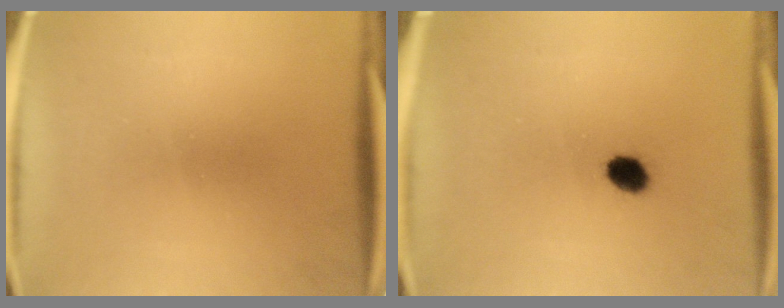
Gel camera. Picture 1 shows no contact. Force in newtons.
{"total": 4.0}